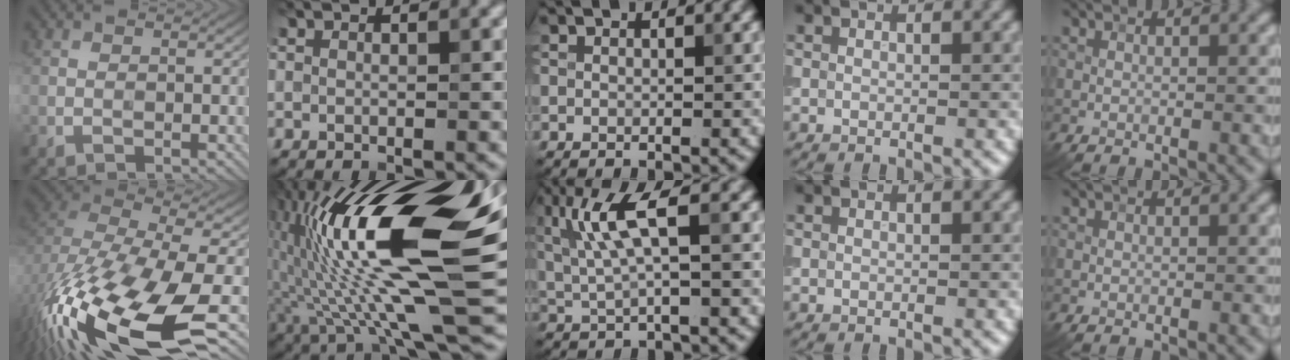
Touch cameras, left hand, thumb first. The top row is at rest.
{"thumb": {"total": 19.2, "force": [-8.6, 8.5, 14.9], "torque": [-0.338, -0.072, -0.126]}, "index": {"total": 19.0, "force": [1.2, 5.6, 18.1], "torque": [-0.318, 0.024, 0.011]}, "middle": {"total": 5.3, "force": [1.4, 1.1, 5.0], "torque": [-0.108, 0.002, 0.030]}}